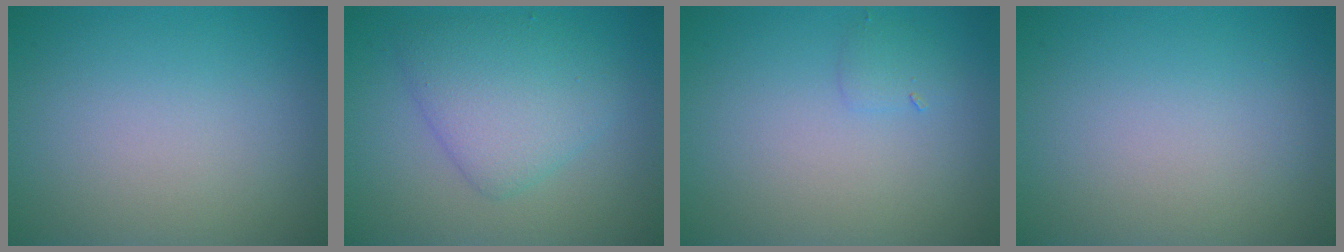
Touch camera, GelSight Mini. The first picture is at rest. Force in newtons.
{"total": 4.5, "press": 4.5, "slide": 0.2}
{"total": 1.0, "press": 1.0, "slide": 0.0}
{"total": 0.0}